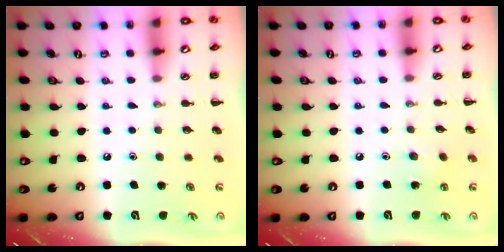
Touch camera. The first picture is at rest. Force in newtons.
{"total": 4.0, "press": 3.8, "slide": 1.1}